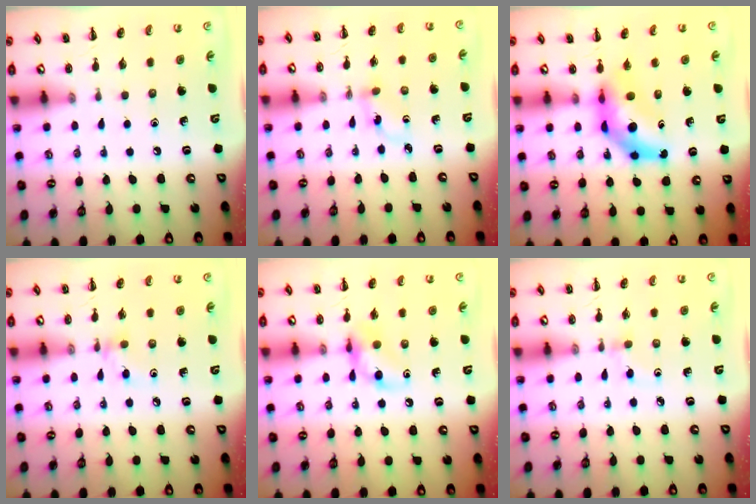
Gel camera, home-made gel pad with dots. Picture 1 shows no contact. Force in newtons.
{"total": 2.2, "press": 2.0, "slide": 1.0}
{"total": 6.5, "press": 6.3, "slide": 1.8}
{"total": 4.9, "press": 4.6, "slide": 1.6}
{"total": 9.3, "press": 9.3, "slide": 0.7}
{"total": 2.6, "press": 2.4, "slide": 1.1}